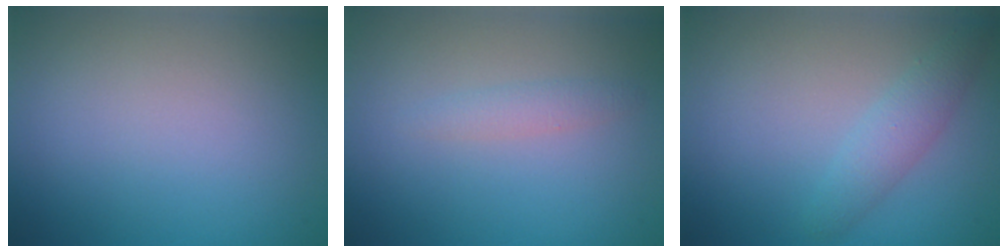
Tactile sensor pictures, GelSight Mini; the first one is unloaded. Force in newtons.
{"total": 1.2, "press": 1.2, "slide": 0.0}
{"total": 2.2, "press": 2.2, "slide": 0.1}